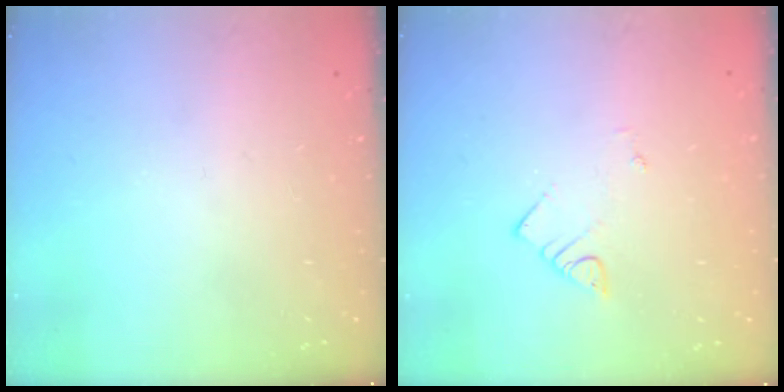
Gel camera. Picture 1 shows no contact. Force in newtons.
{"total": 2.6, "press": 2.6, "slide": 0.2}